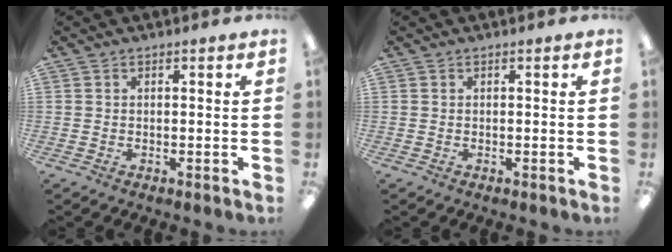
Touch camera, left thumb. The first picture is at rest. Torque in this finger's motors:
{"motor_torque": [-0.15, -0.15, 0.05, 0.05, 0.00]}